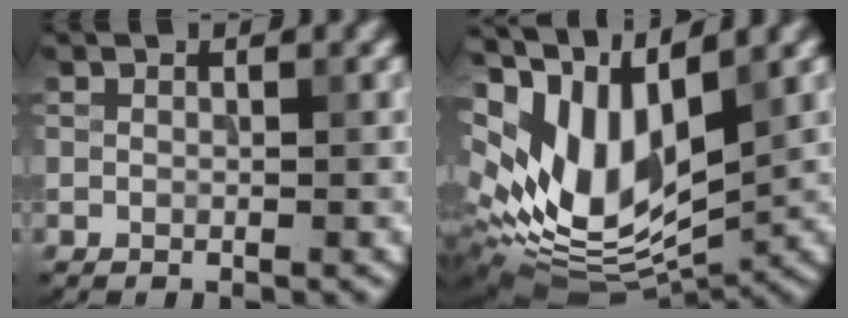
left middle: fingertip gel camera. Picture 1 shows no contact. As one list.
[{"total": 12.3, "force": [3.8, 6.2, 10.0], "torque": [-0.205, -0.004, 0.073]}]